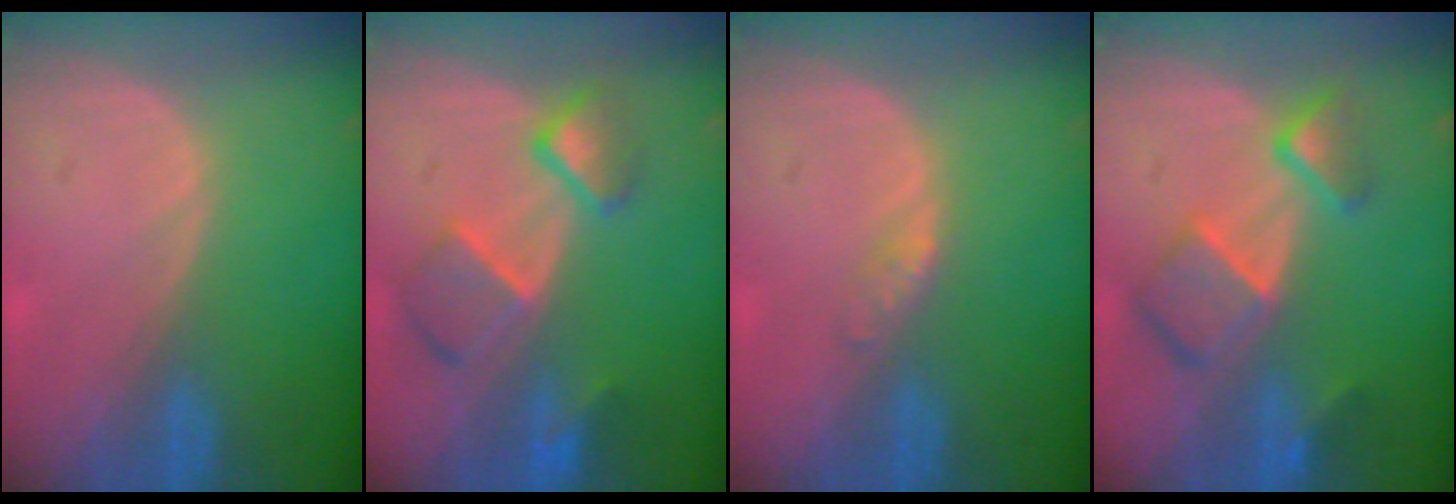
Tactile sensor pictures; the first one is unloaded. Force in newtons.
{"total": 7.6, "press": 6.7, "slide": 3.7}
{"total": 1.4, "press": 1.4, "slide": 0.1}
{"total": 7.8, "press": 6.8, "slide": 3.9}